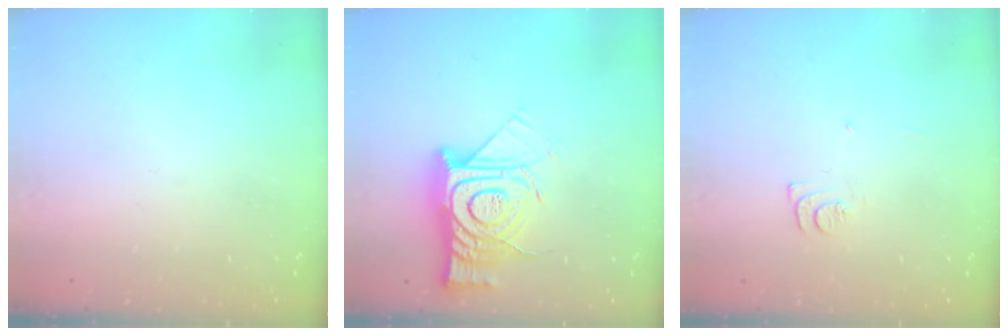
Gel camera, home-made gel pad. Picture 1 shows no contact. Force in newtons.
{"total": 16.7, "press": 16.6, "slide": 1.8}
{"total": 5.9, "press": 5.9, "slide": 0.5}